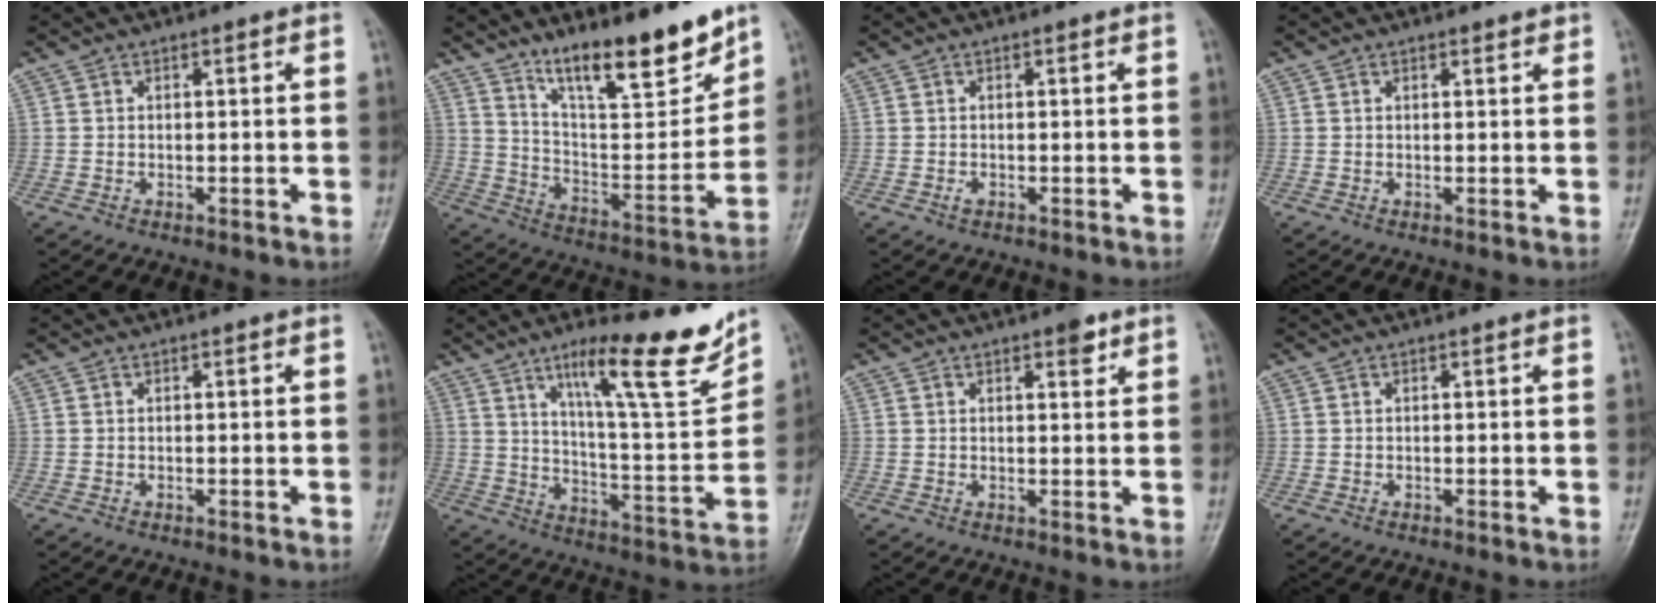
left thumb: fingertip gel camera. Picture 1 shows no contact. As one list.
[{"total": 17.5, "force": [13.1, 3.9, 10.9], "torque": [-0.140, -0.088, 0.229]}, {"total": 0.8, "force": [-0.2, 0.5, 0.6], "torque": [-0.008, -0.001, -0.005]}, {"total": 1.3, "force": [1.0, 0.4, 0.7], "torque": [-0.009, -0.005, 0.012]}, {"total": 0.0}, {"total": 19.0, "force": [12.4, 3.5, 14.0], "torque": [-0.180, -0.070, 0.197]}, {"total": 2.9, "force": [1.8, 1.1, 2.0], "torque": [-0.018, -0.008, 0.023]}, {"total": 0.0}]